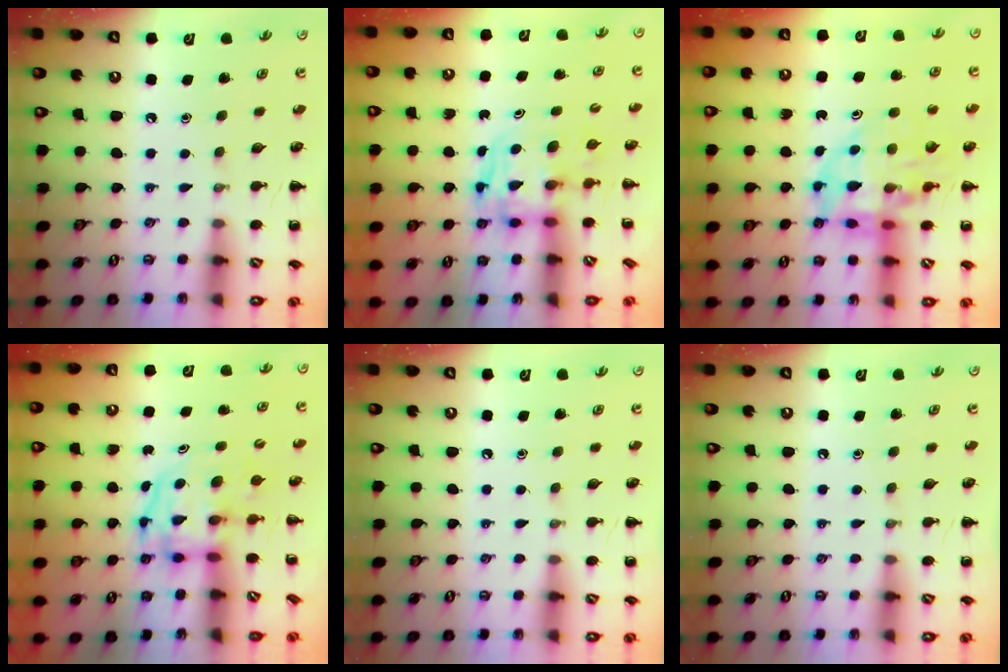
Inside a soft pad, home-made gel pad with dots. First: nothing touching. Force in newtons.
{"total": 2.7, "press": 2.7, "slide": 0.2}
{"total": 12.9, "press": 12.5, "slide": 2.9}
{"total": 3.9, "press": 3.9, "slide": 0.6}
{"total": 0.0}
{"total": 0.0}